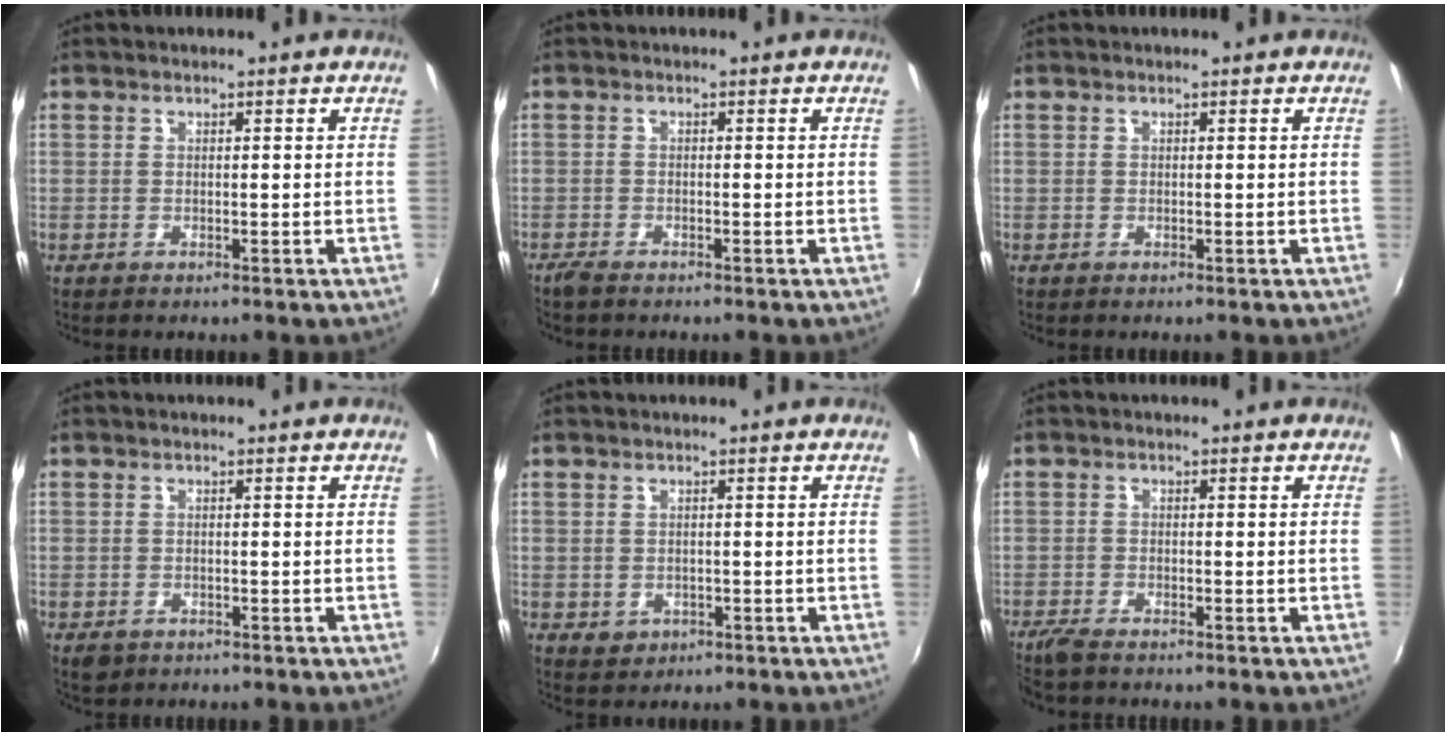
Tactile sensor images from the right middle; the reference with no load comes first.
{"total": 2.3, "force": [-2.0, 0.5, 1.0], "torque": [-0.028, -0.007, -0.041]}
{"total": 0.0}
{"total": 2.7, "force": [-1.6, 1.9, 1.2], "torque": [-0.026, -0.007, -0.022]}
{"total": 2.6, "force": [-0.7, 2.3, 1.1], "torque": [-0.021, -0.003, -0.005]}
{"total": 3.5, "force": [-3.0, 0.7, 1.7], "torque": [-0.046, -0.012, -0.060]}